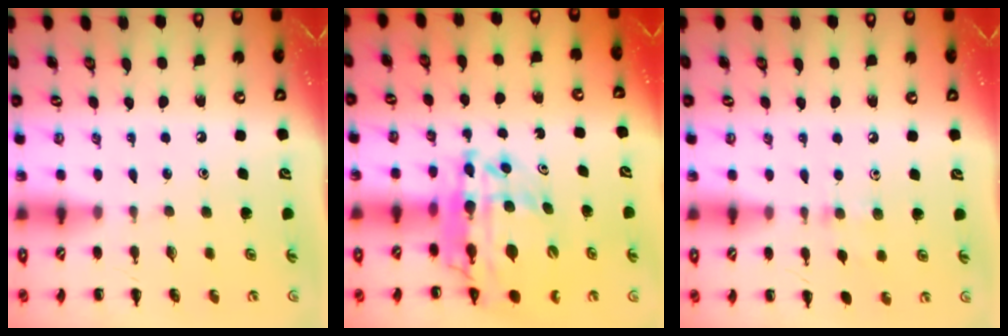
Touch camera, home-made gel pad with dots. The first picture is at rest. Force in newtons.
{"total": 16.9, "press": 16.3, "slide": 4.5}
{"total": 5.6, "press": 5.4, "slide": 1.6}